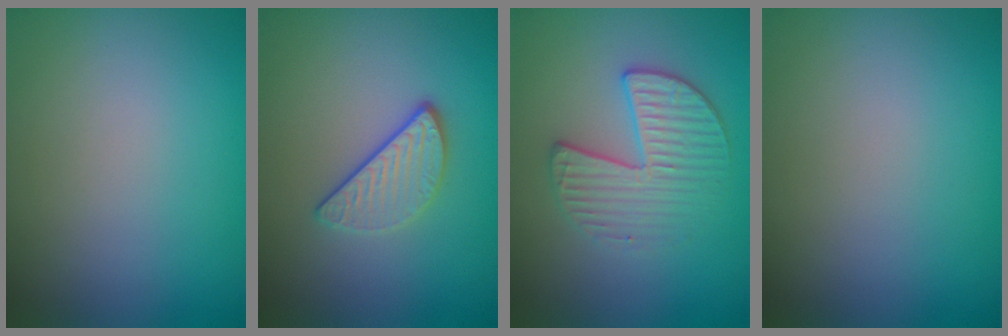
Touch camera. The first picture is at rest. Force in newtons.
{"total": 3.2, "press": 2.6, "slide": 1.8}
{"total": 3.4, "press": 3.3, "slide": 0.7}
{"total": 0.0}